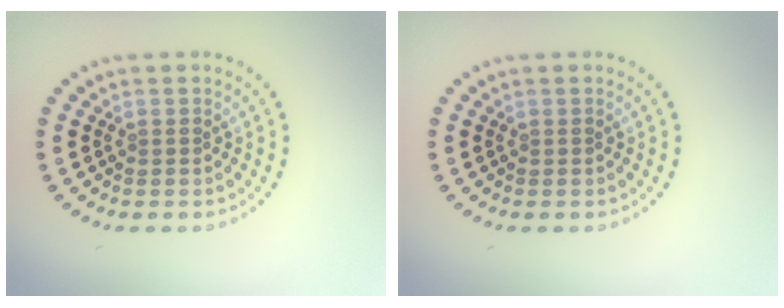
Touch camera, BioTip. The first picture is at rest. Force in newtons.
{"total": 0.0}